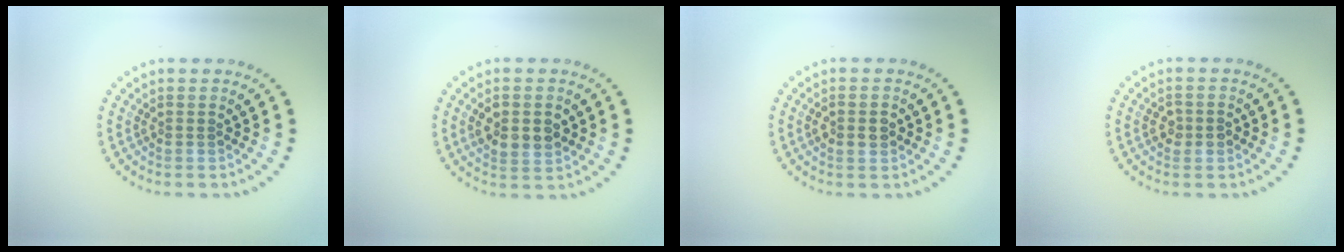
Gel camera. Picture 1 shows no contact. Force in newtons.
{"total": 3.4, "press": 3.3, "slide": 0.2}
{"total": 2.3, "press": 2.3, "slide": 0.1}
{"total": 1.4, "press": 1.4, "slide": 0.2}